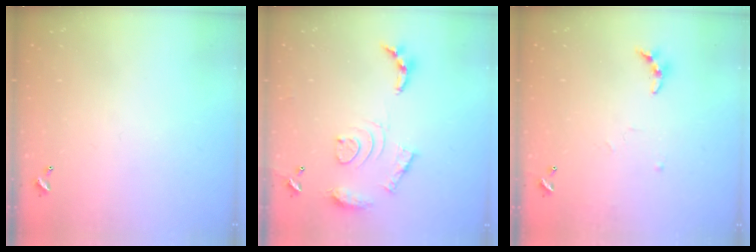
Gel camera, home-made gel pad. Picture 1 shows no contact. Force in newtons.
{"total": 13.0, "press": 12.9, "slide": 1.1}
{"total": 7.0, "press": 7.0, "slide": 0.4}